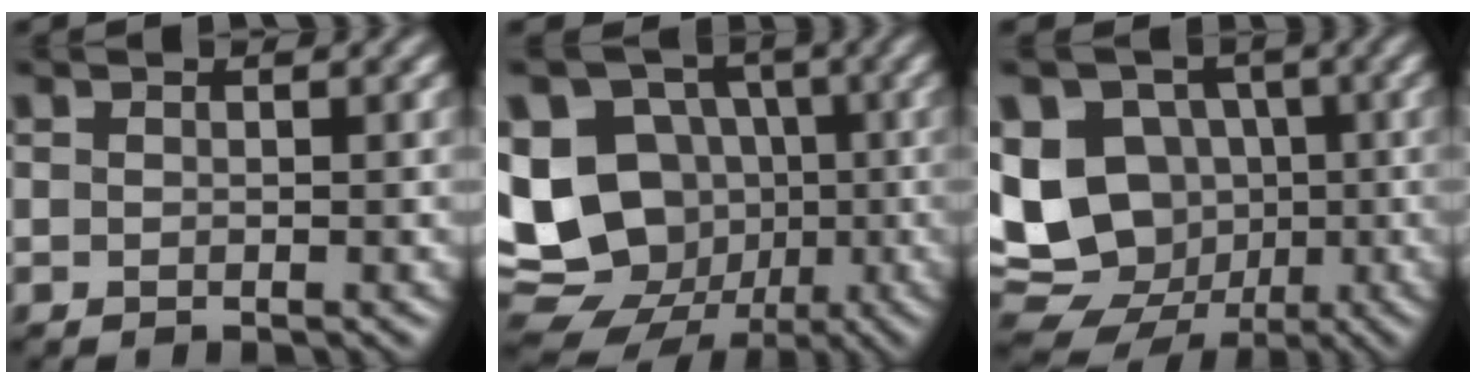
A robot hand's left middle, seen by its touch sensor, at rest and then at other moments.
{"total": 17.4, "force": [-1.9, 15.4, 7.7], "torque": [-0.179, 0.007, -0.056]}
{"total": 13.5, "force": [-1.2, 11.7, 6.6], "torque": [-0.134, 0.000, -0.039]}